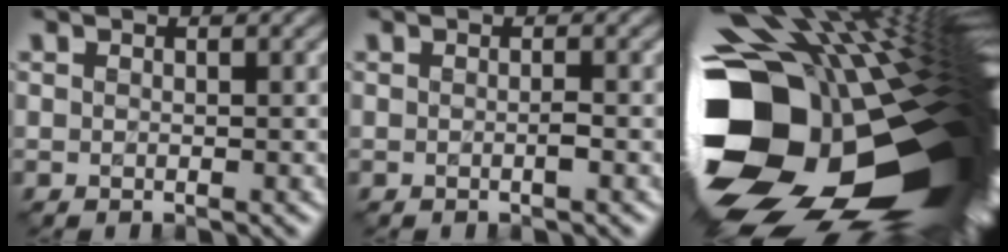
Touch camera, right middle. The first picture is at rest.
{"total": 0.9, "force": [-0.3, -0.1, 0.8], "torque": [-0.015, 0.001, -0.005]}
{"total": 21.0, "force": [-4.2, 12.9, 16.0], "torque": [-0.280, -0.010, -0.074]}